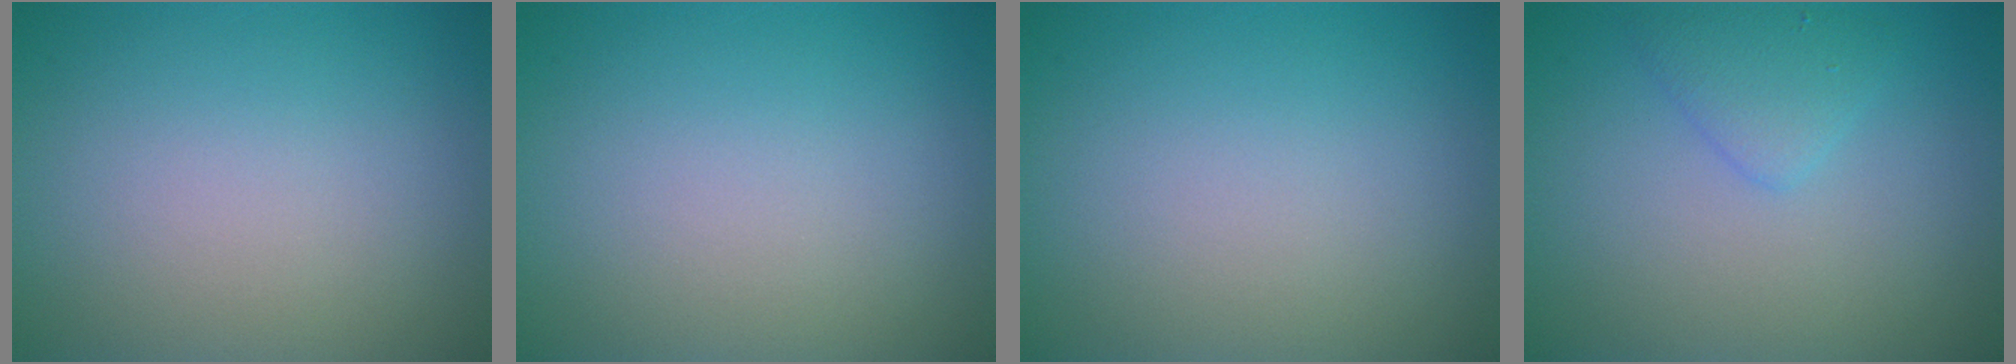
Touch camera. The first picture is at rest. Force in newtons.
{"total": 0.0}
{"total": 0.0}
{"total": 1.9, "press": 1.9, "slide": 0.0}